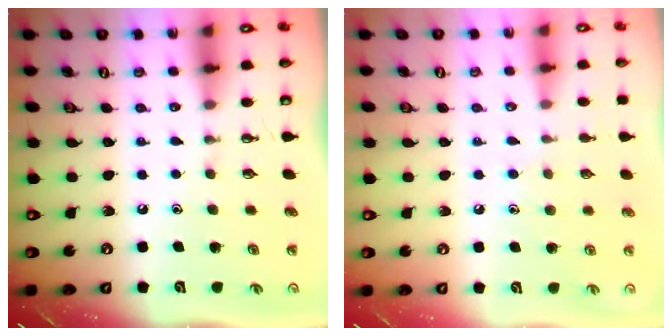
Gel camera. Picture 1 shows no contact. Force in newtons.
{"total": 7.7, "press": 7.7, "slide": 0.7}